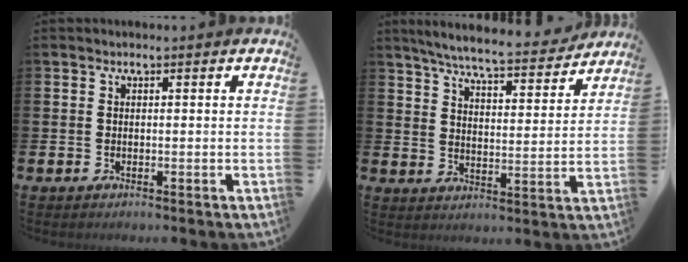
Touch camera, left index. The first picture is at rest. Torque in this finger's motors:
{"motor_torque": [1.00, -1.14, 0.66, 0.21]}